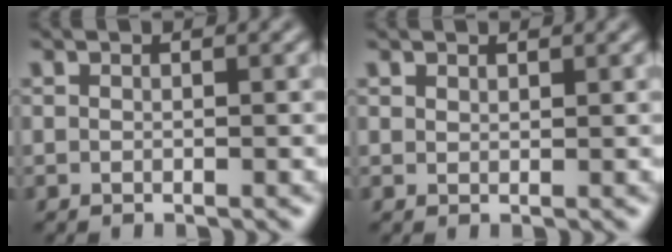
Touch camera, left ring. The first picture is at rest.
{"total": 0.9, "force": [0.8, 0.3, 0.0], "torque": [0.000, 0.000, 0.017]}